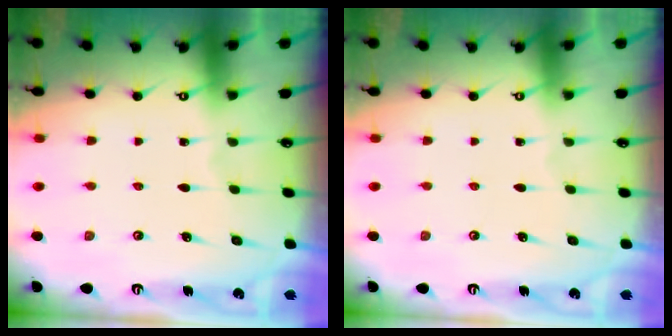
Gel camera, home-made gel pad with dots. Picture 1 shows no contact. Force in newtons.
{"total": 0.0}